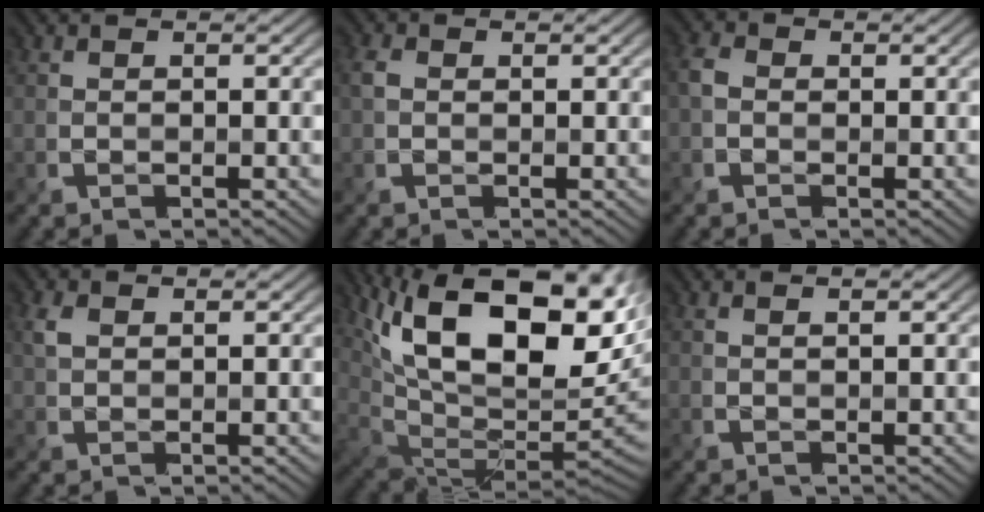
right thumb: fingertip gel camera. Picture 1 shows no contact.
{"total": 1.8, "force": [0.2, 1.4, 1.2], "torque": [-0.033, 0.000, 0.003]}
{"total": 2.5, "force": [-0.4, 2.0, 1.4], "torque": [-0.035, -0.001, -0.014]}
{"total": 1.7, "force": [0.7, 1.1, 1.1], "torque": [-0.034, 0.001, 0.018]}
{"total": 20.7, "force": [7.5, 10.0, 16.5], "torque": [-0.269, 0.023, 0.134]}
{"total": 0.8, "force": [0.5, 0.1, 0.6], "torque": [-0.009, -0.003, 0.006]}